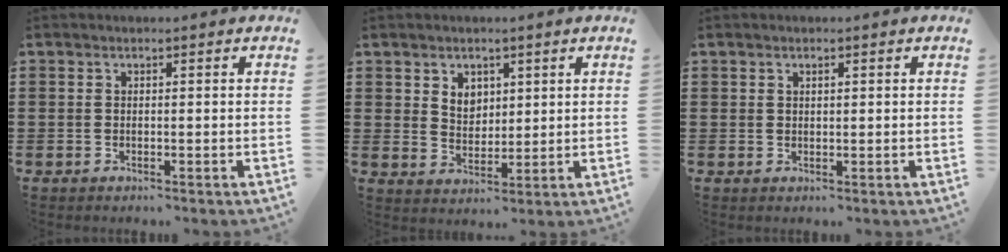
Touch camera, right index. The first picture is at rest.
{"total": 3.7, "force": [2.3, 2.8, 1.0], "torque": [-0.030, 0.010, 0.043]}
{"total": 0.7, "force": [0.5, 0.3, 0.5], "torque": [-0.010, 0.001, 0.009]}